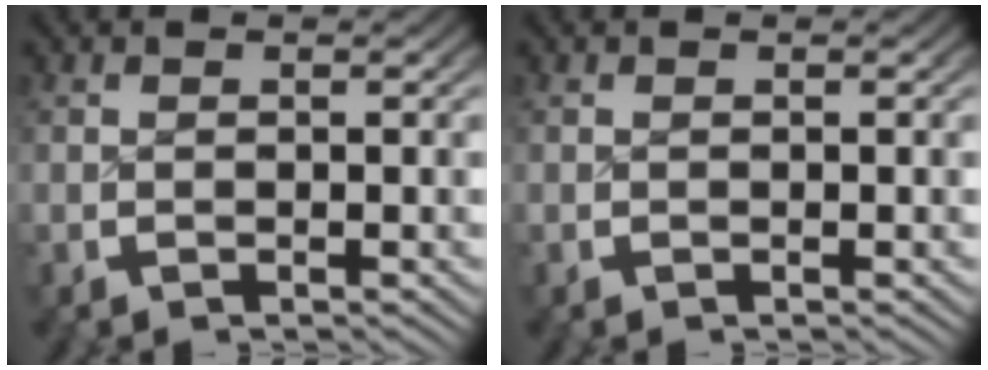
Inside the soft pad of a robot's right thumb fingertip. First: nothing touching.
{"total": 0.0}